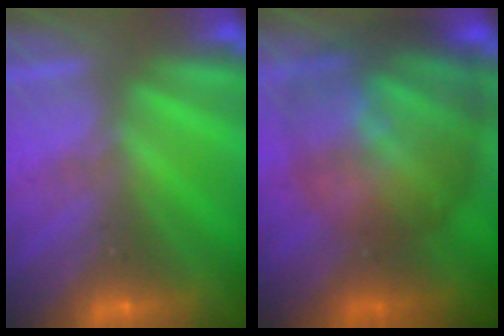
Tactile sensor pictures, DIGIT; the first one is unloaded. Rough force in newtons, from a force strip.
{"total": 9.6}